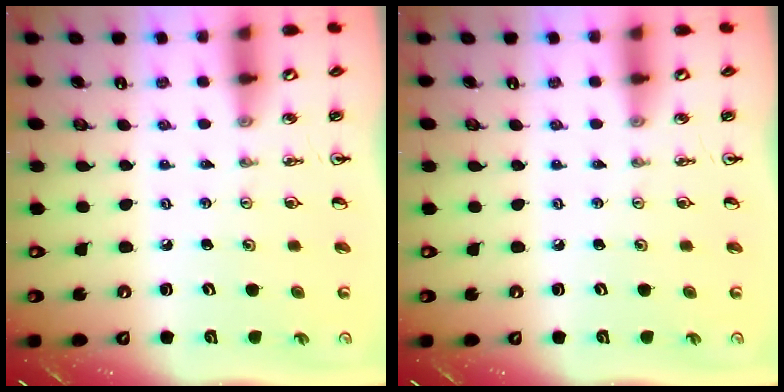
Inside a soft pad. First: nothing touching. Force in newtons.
{"total": 0.0}